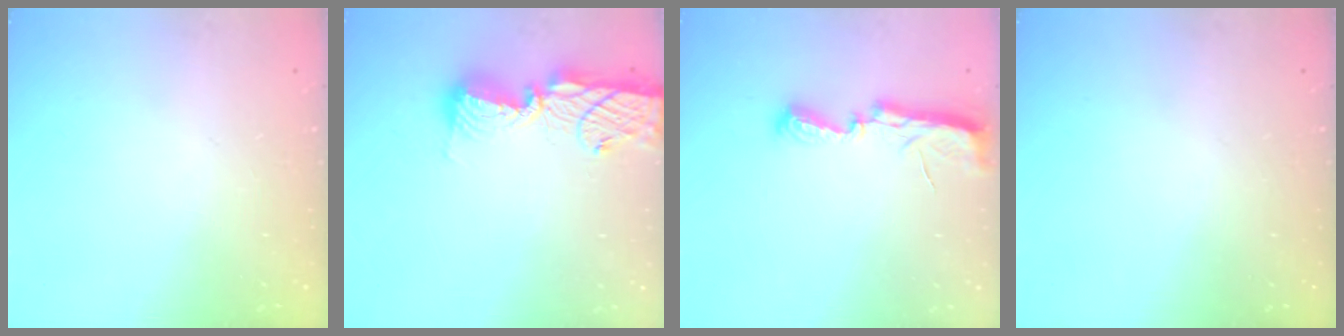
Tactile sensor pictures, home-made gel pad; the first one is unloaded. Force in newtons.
{"total": 13.6, "press": 13.5, "slide": 1.0}
{"total": 7.4, "press": 7.3, "slide": 0.6}
{"total": 0.0}